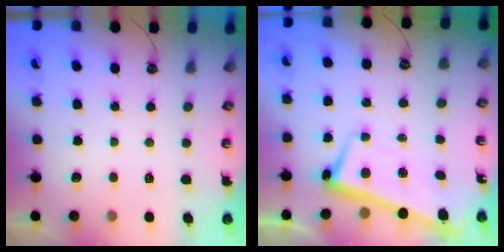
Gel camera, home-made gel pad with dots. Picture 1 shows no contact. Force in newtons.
{"total": 2.6, "press": 2.6, "slide": 0.3}